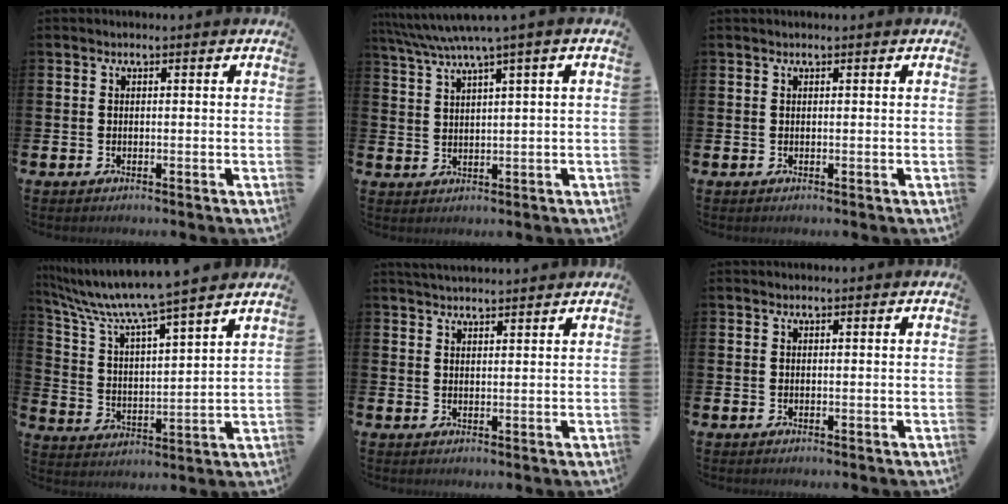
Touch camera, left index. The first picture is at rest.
{"total": 4.6, "force": [3.2, -0.5, 3.2], "torque": [-0.077, -0.007, 0.055]}
{"total": 0.0}
{"total": 8.8, "force": [8.1, -0.2, 3.4], "torque": [-0.105, -0.055, 0.133]}
{"total": 2.9, "force": [2.9, 0.1, 0.4], "torque": [-0.011, -0.012, 0.053]}
{"total": 0.0}